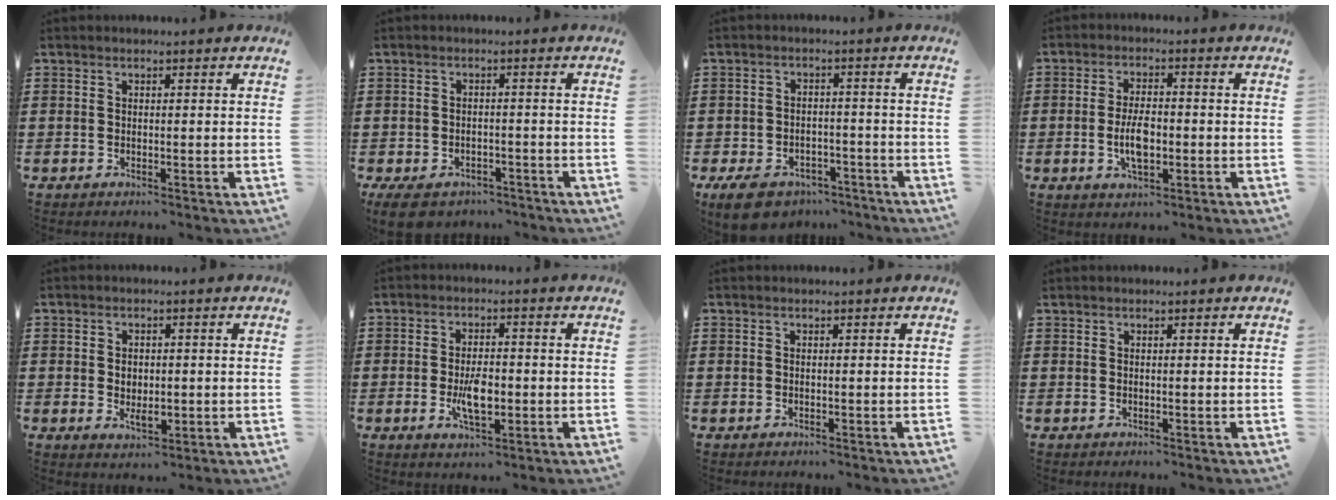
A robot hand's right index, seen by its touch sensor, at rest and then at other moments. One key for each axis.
{"total": 3.8, "fx": -3.5, "fy": 1.1, "fz": 0.8, "tx": -0.029, "ty": 0.001, "tz": -0.075}
{"total": 5.3, "fx": -4.6, "fy": 1.9, "fz": 1.7, "tx": -0.041, "ty": 0.009, "tz": -0.090}
{"total": 5.6, "fx": -0.9, "fy": 2.4, "fz": 5.0, "tx": -0.094, "ty": -0.001, "tz": -0.021}
{"total": 2.7, "fx": -0.1, "fy": 1.7, "fz": 2.1, "tx": -0.041, "ty": 0.004, "tz": -0.003}
{"total": 5.5, "fx": -1.0, "fy": 2.3, "fz": 4.9, "tx": -0.097, "ty": -0.001, "tz": -0.019}
{"total": 0.0}
{"total": 0.0}